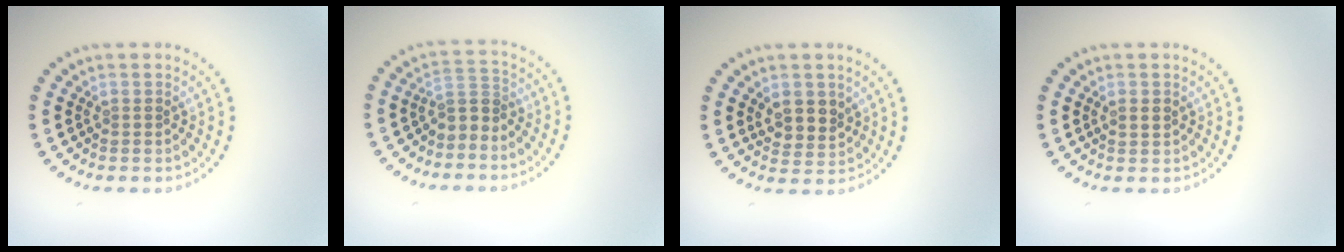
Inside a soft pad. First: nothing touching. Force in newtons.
{"total": 2.1, "press": 1.6, "slide": 1.3}
{"total": 2.7, "press": 2.6, "slide": 1.0}
{"total": 1.5, "press": 1.4, "slide": 0.1}